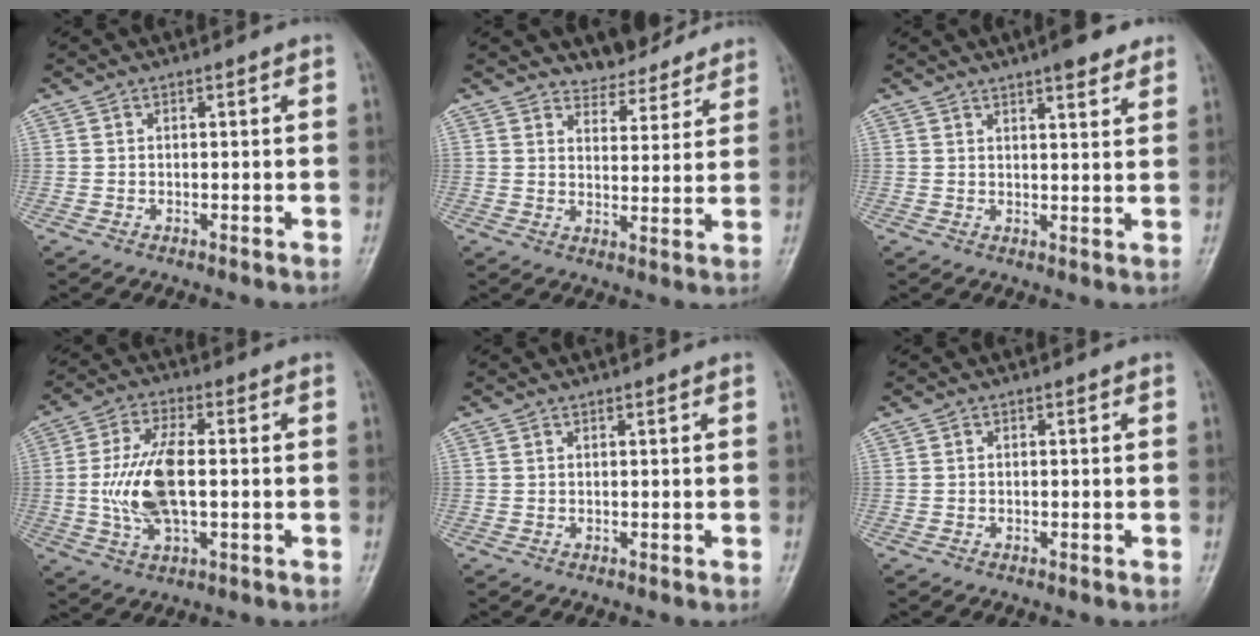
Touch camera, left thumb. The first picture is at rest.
{"total": 8.0, "force": [7.6, 2.6, 0.7], "torque": [0.016, -0.055, 0.102]}
{"total": 6.6, "force": [4.8, 1.6, 4.3], "torque": [-0.040, -0.017, 0.063]}
{"total": 11.5, "force": [-0.3, 5.2, 10.2], "torque": [-0.211, 0.005, -0.005]}
{"total": 0.7, "force": [0.6, 0.0, 0.3], "torque": [-0.005, 0.001, 0.013]}
{"total": 0.0}